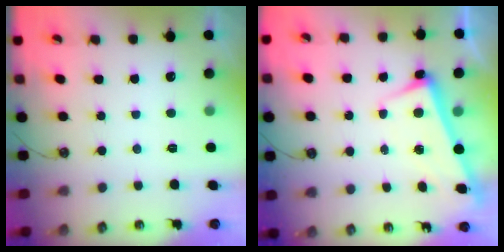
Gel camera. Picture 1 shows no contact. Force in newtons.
{"total": 2.6, "press": 2.5, "slide": 0.7}